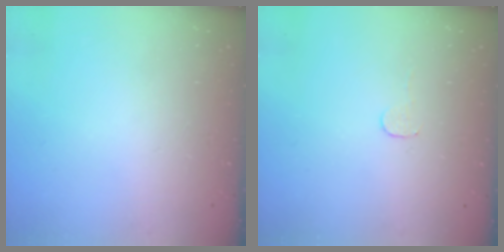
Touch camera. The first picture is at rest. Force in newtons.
{"total": 2.8, "press": 2.8, "slide": 0.2}